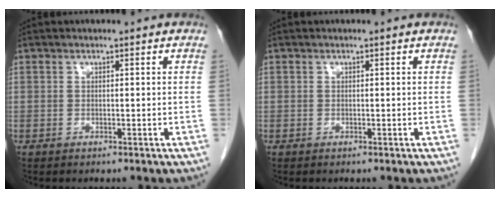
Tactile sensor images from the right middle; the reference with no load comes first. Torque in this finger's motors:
{"motor_torque": [0.26, -0.20, -0.20, -0.05]}